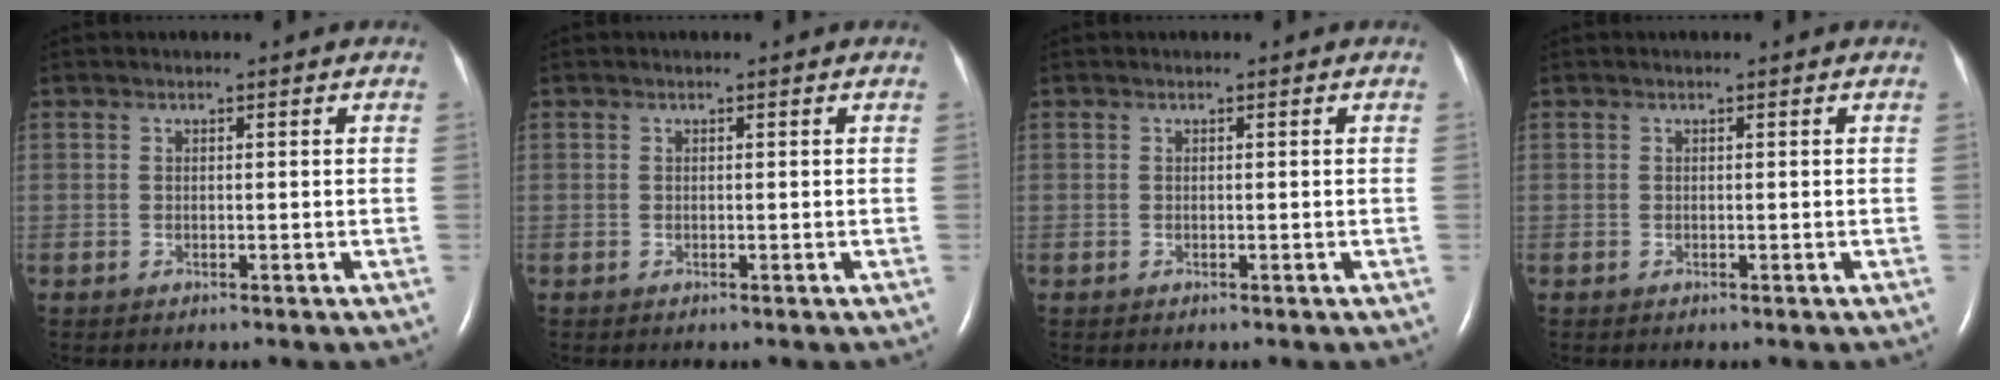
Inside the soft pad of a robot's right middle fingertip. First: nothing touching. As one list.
[{"total": 0.0}, {"total": 0.0}, {"total": 0.0}]